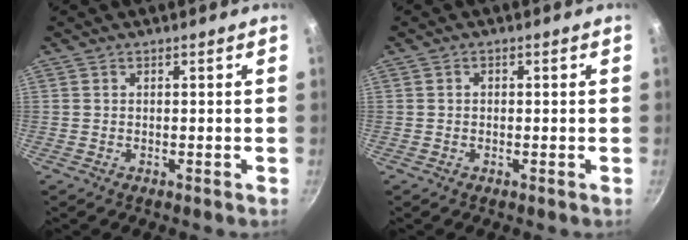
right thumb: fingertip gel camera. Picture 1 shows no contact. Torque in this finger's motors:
{"motor_torque": [-0.26, 0.02, -0.18, 0.00, 0.02]}